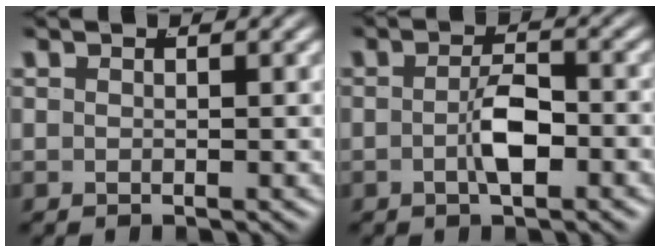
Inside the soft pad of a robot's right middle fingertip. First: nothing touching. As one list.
[{"total": 2.9, "force": [-1.2, 0.7, 2.5], "torque": [-0.046, -0.007, -0.017]}]